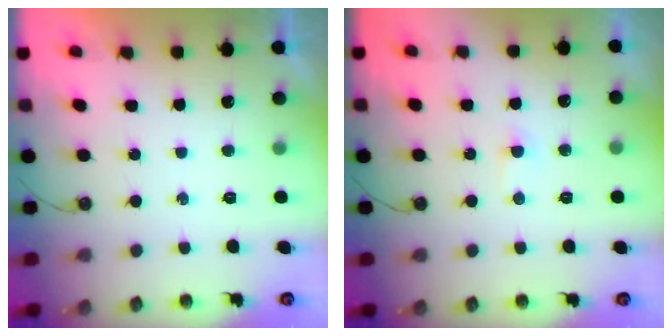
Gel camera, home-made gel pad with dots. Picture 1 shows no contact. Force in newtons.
{"total": 1.7, "press": 1.7, "slide": 0.3}